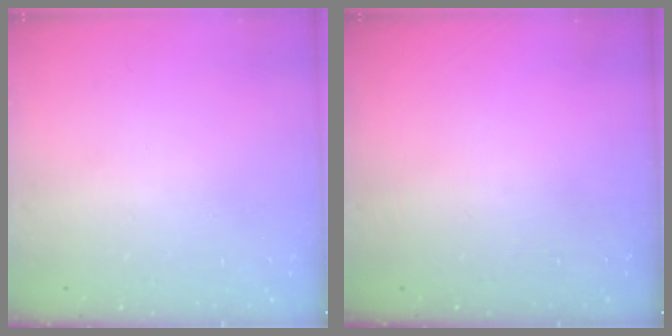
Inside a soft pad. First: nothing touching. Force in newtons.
{"total": 0.0}